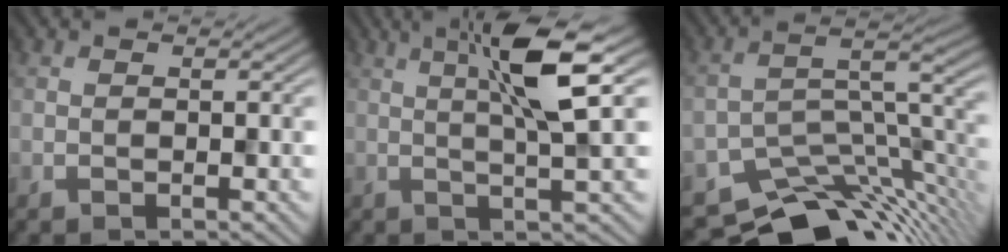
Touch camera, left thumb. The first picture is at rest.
{"total": 8.5, "force": [2.7, 0.8, 8.0], "torque": [-0.132, 0.017, 0.039]}
{"total": 12.9, "force": [-10.1, 4.3, 6.6], "torque": [-0.117, -0.018, -0.164]}